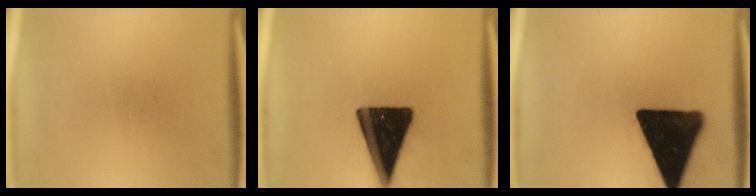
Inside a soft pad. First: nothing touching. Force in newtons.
{"total": 17.8}
{"total": 19.7}